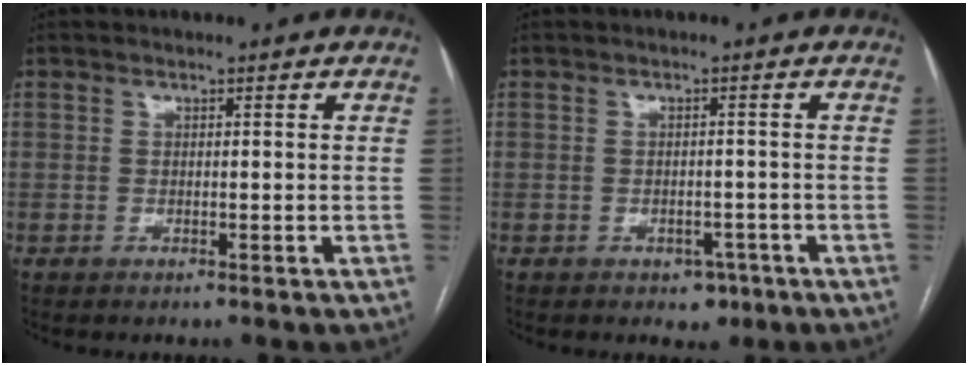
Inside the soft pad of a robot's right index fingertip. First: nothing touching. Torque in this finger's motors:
{"motor_torque": [0.30, -0.13, 0.07, 0.00]}